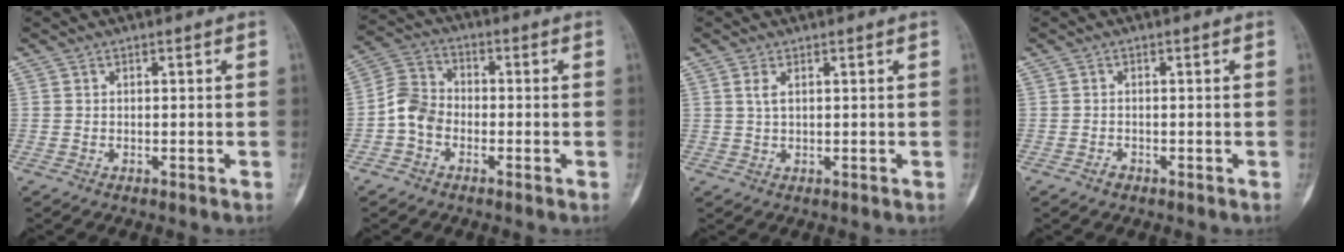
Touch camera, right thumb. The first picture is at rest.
{"total": 6.4, "force": [-2.1, 4.9, 3.6], "torque": [-0.058, 0.024, -0.054]}
{"total": 1.0, "force": [0.4, 0.5, 0.7], "torque": [-0.015, 0.004, 0.008]}
{"total": 1.0, "force": [-0.7, 0.7, 0.3], "torque": [-0.004, 0.002, -0.014]}